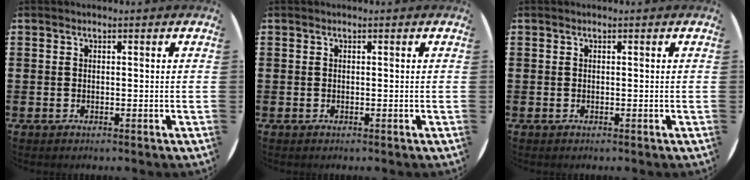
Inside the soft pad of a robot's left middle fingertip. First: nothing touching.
{"total": 0.0}
{"total": 0.0}